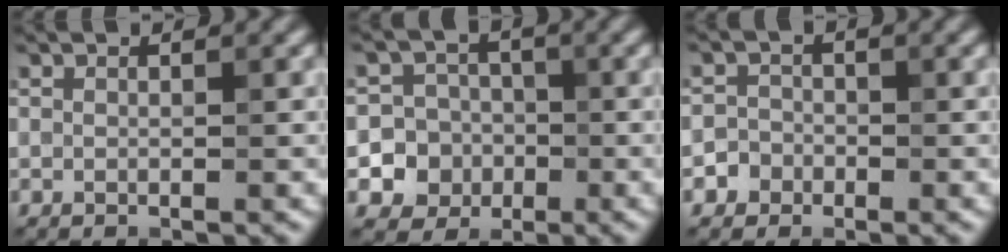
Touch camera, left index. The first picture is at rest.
{"total": 10.0, "force": [-3.0, 9.4, 1.6], "torque": [-0.034, -0.013, -0.068]}
{"total": 1.8, "force": [-0.8, 1.6, 0.1], "torque": [0.020, 0.005, -0.020]}